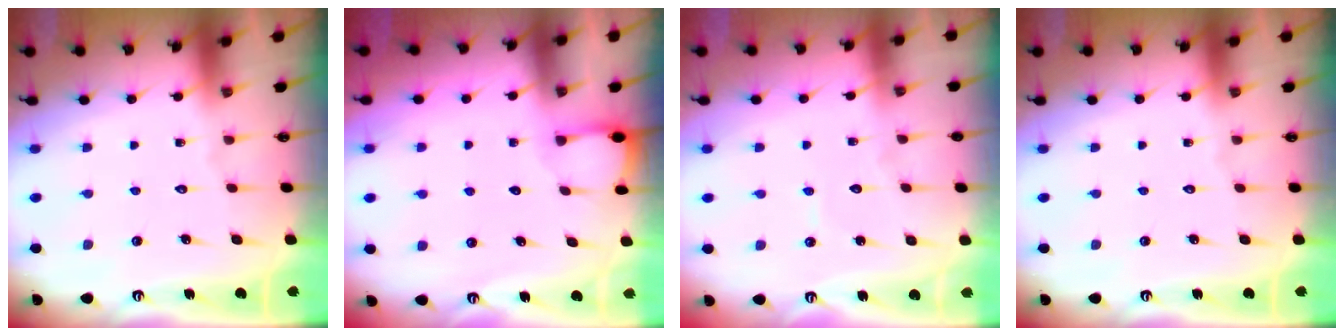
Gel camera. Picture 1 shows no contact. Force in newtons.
{"total": 2.0, "press": 2.0, "slide": 0.2}
{"total": 3.3, "press": 3.3, "slide": 0.1}
{"total": 0.0}